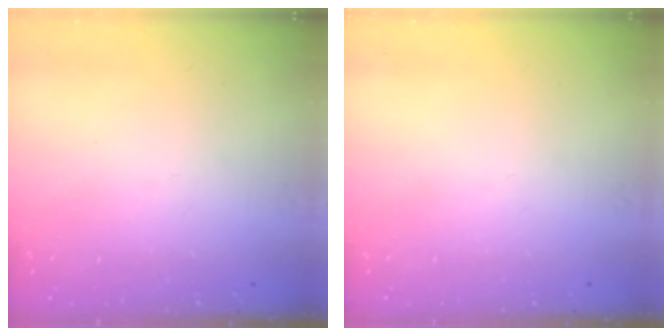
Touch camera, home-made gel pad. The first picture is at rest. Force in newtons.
{"total": 0.0}